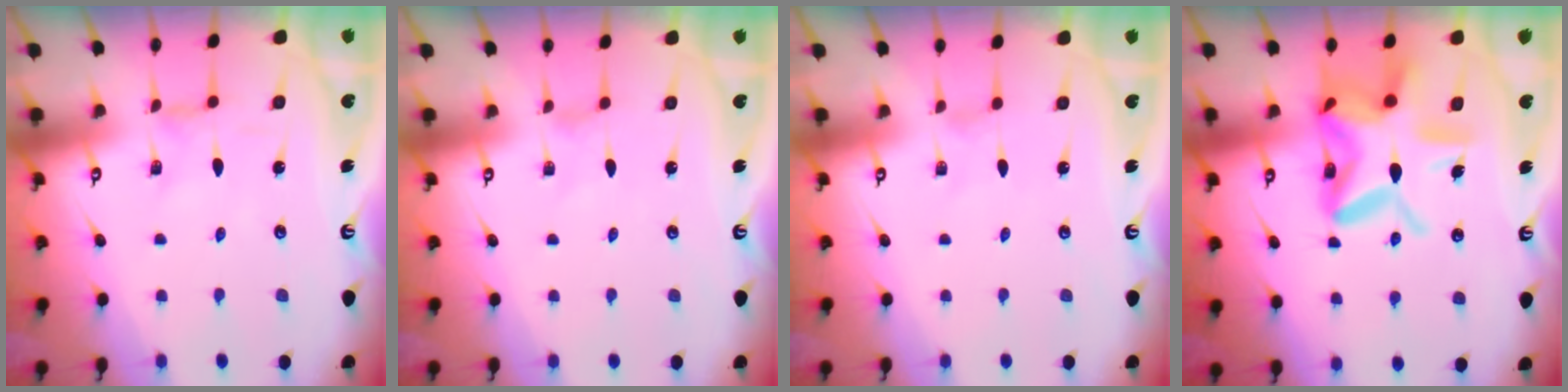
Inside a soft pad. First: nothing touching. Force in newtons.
{"total": 0.0}
{"total": 0.0}
{"total": 18.2, "press": 18.1, "slide": 1.3}